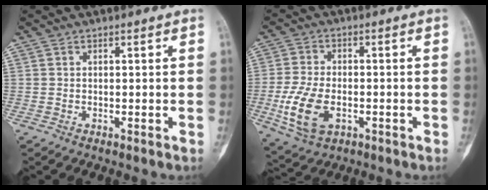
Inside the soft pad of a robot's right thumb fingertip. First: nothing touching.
{"total": 9.4, "force": [-2.5, 5.6, 7.1], "torque": [-0.150, 0.000, -0.045]}